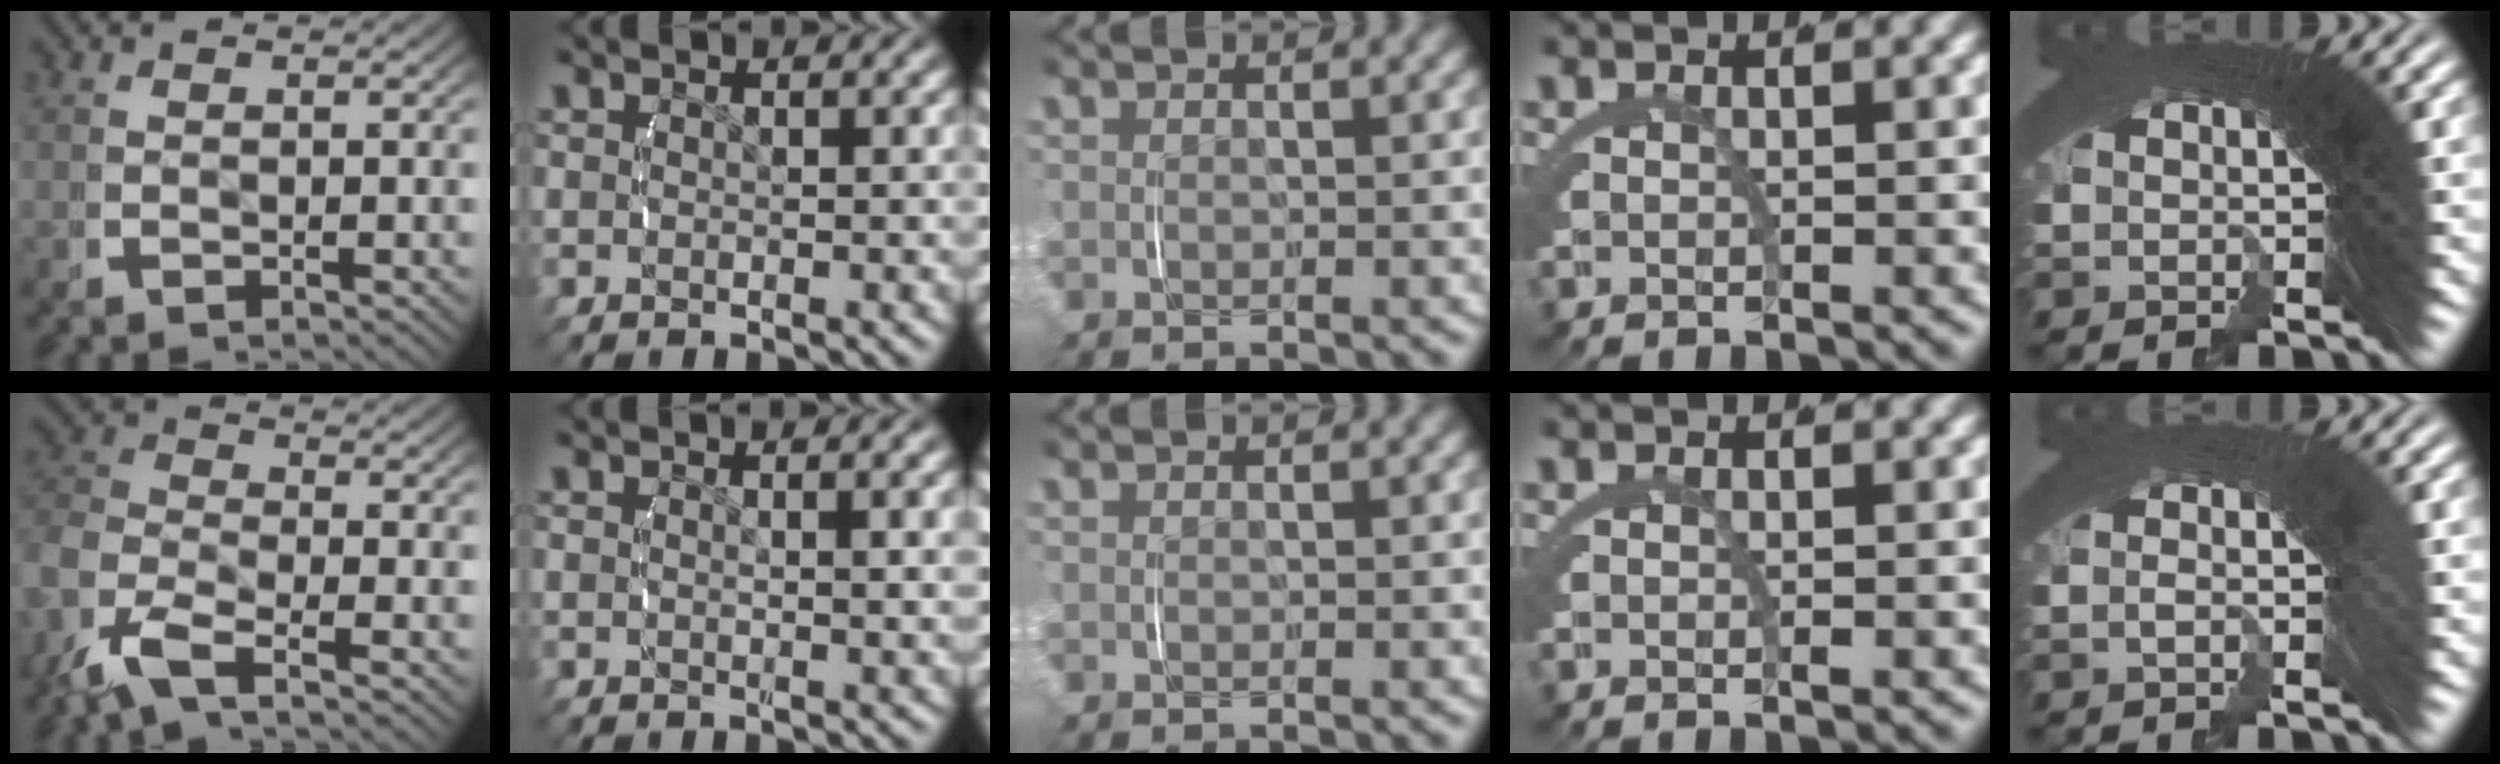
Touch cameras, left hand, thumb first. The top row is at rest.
{"thumb": {"total": 6.2, "force": [-2.3, 3.8, 4.3], "torque": [-0.107, -0.018, -0.044]}, "index": {"total": 1.3, "force": [0.6, -0.3, 1.1], "torque": [-0.014, -0.003, 0.013]}, "little": {"total": 1.3, "force": [-1.0, -0.5, 0.7], "torque": [-0.006, 0.011, -0.019]}}